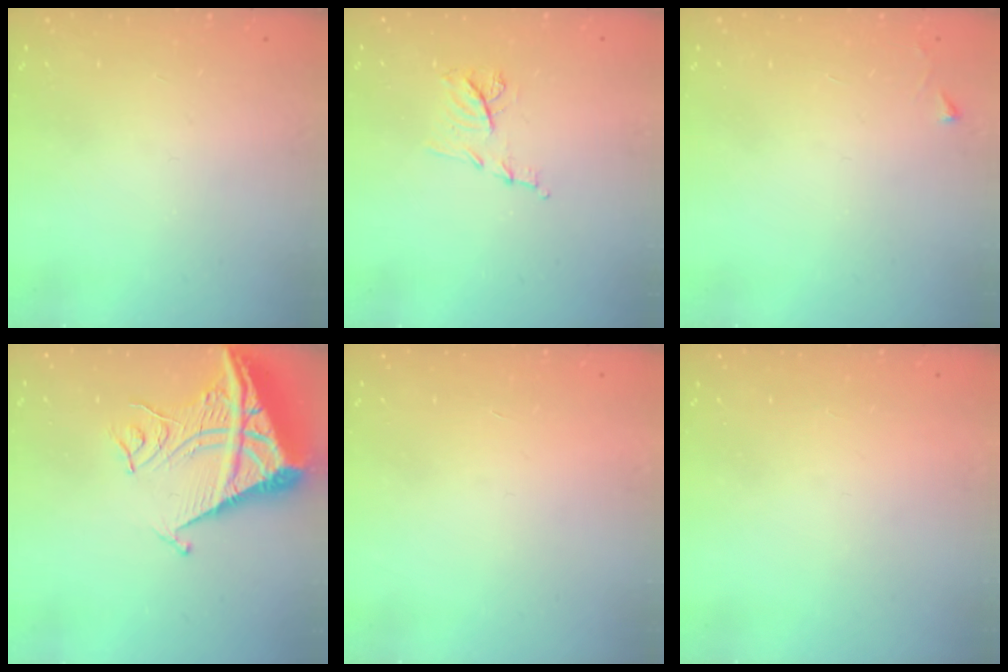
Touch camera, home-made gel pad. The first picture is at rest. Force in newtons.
{"total": 7.3, "press": 7.2, "slide": 0.9}
{"total": 2.3, "press": 2.3, "slide": 0.4}
{"total": 11.9, "press": 11.8, "slide": 1.2}
{"total": 1.7, "press": 1.7, "slide": 0.1}
{"total": 1.5, "press": 1.5, "slide": 0.1}